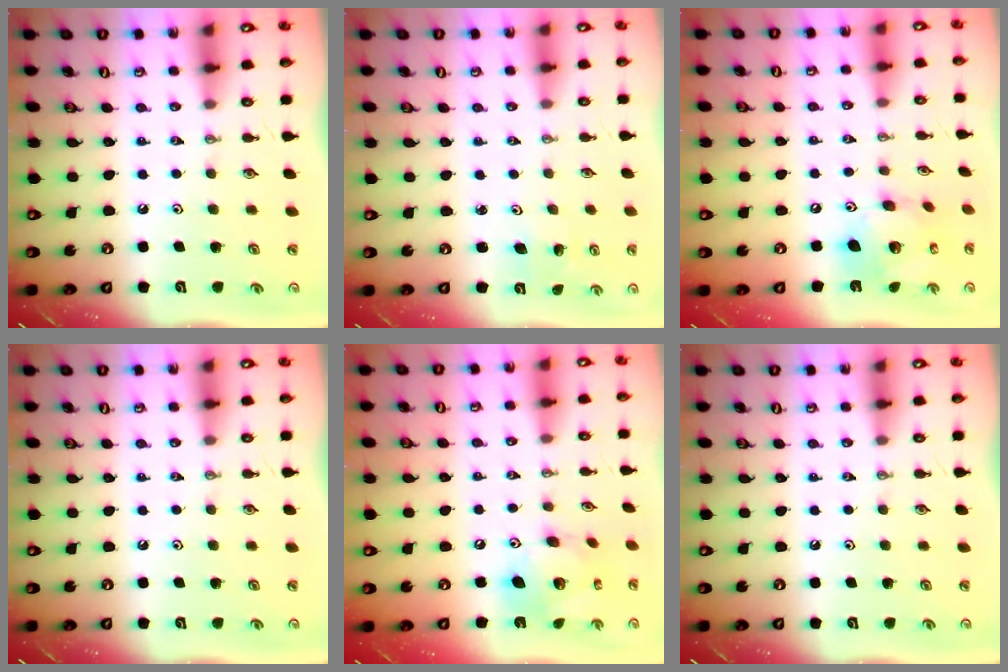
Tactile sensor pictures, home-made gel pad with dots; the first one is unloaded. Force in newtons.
{"total": 2.8, "press": 2.8, "slide": 0.3}
{"total": 15.6, "press": 15.5, "slide": 1.6}
{"total": 0.0}
{"total": 15.1, "press": 15.0, "slide": 1.3}
{"total": 0.0}